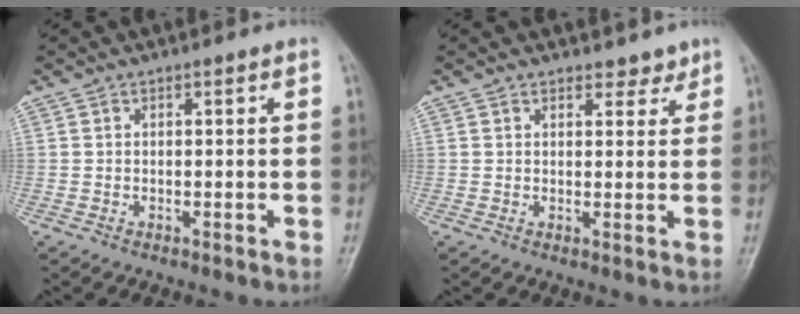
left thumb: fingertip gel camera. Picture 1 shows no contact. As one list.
[{"total": 2.7, "force": [2.2, 1.5, 0.5], "torque": [0.016, -0.012, 0.025]}]